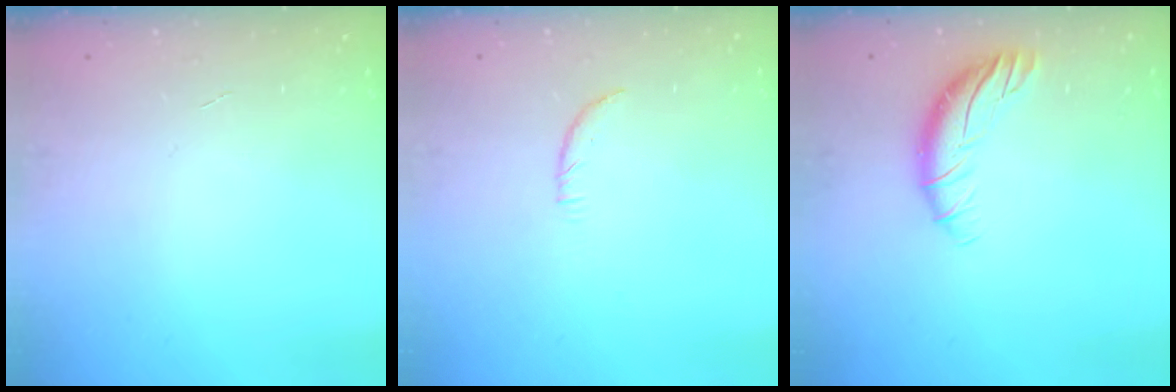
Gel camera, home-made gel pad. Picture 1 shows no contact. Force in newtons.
{"total": 4.2, "press": 4.1, "slide": 1.1}
{"total": 8.5, "press": 8.4, "slide": 0.6}